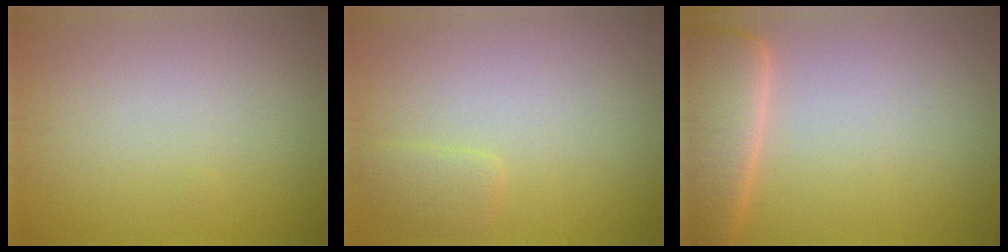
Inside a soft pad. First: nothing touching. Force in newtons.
{"total": 1.4, "press": 1.4, "slide": 0.1}
{"total": 6.3, "press": 6.2, "slide": 0.9}